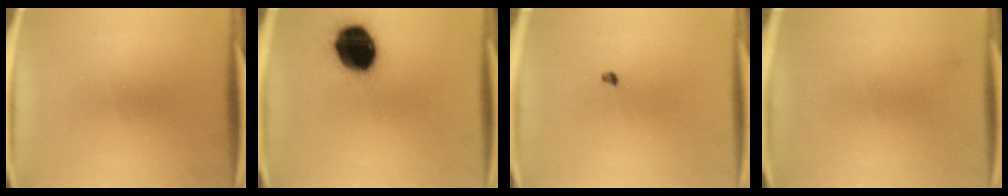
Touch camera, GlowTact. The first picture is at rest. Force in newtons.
{"total": 18.4}
{"total": 1.1}
{"total": 1.1}